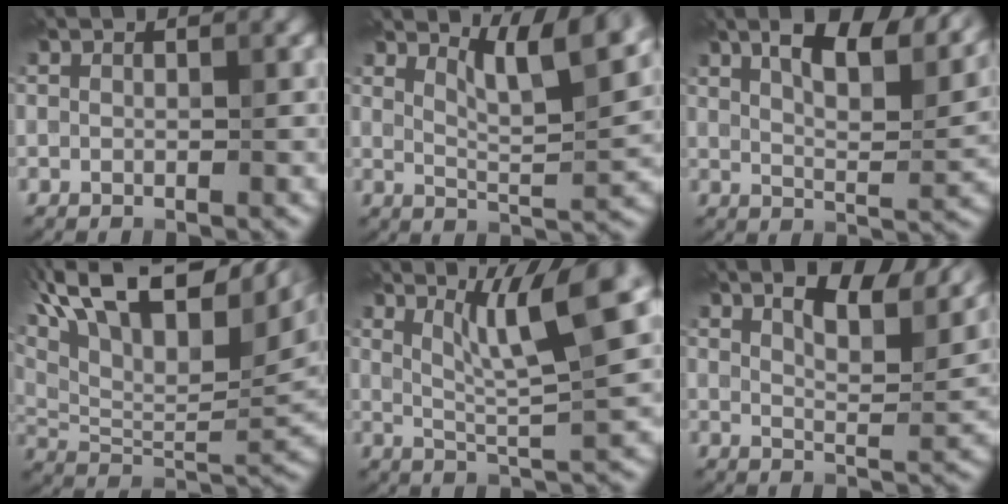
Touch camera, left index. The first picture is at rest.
{"total": 7.1, "force": [4.9, 1.5, 5.0], "torque": [-0.072, 0.005, 0.080]}
{"total": 10.2, "force": [6.6, 2.7, 7.3], "torque": [-0.111, 0.017, 0.100]}
{"total": 17.9, "force": [9.3, 7.9, 13.1], "torque": [-0.244, 0.058, 0.154]}
{"total": 7.8, "force": [3.4, 1.3, 6.9], "torque": [-0.106, 0.009, 0.060]}
{"total": 8.3, "force": [5.8, 2.0, 5.6], "torque": [-0.082, 0.014, 0.090]}